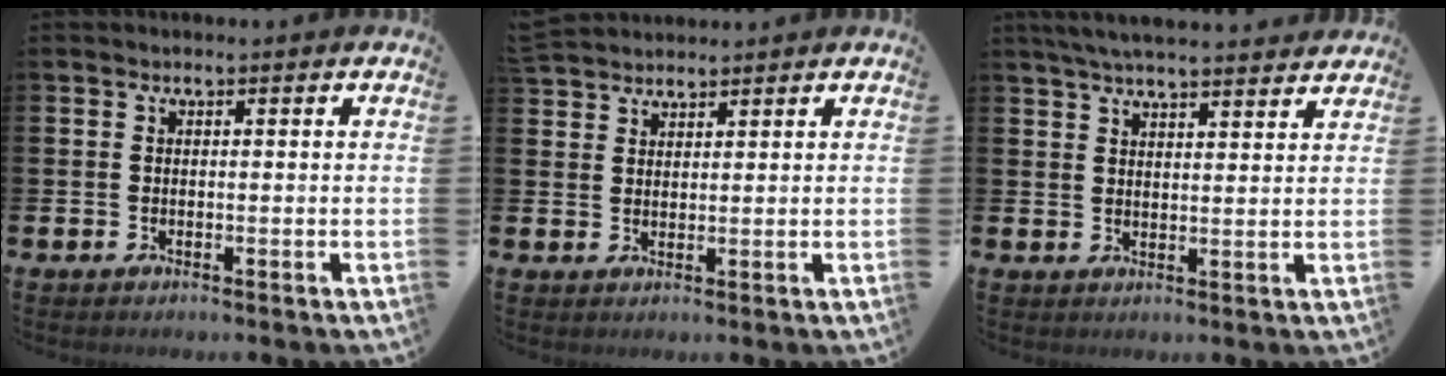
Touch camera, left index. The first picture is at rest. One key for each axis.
{"total": 2.8, "fx": 2.7, "fy": 0.5, "fz": -0.2, "tx": -0.002, "ty": -0.010, "tz": 0.052}
{"total": 5.0, "fx": 4.8, "fy": 0.4, "fz": 1.3, "tx": -0.036, "ty": -0.016, "tz": 0.087}